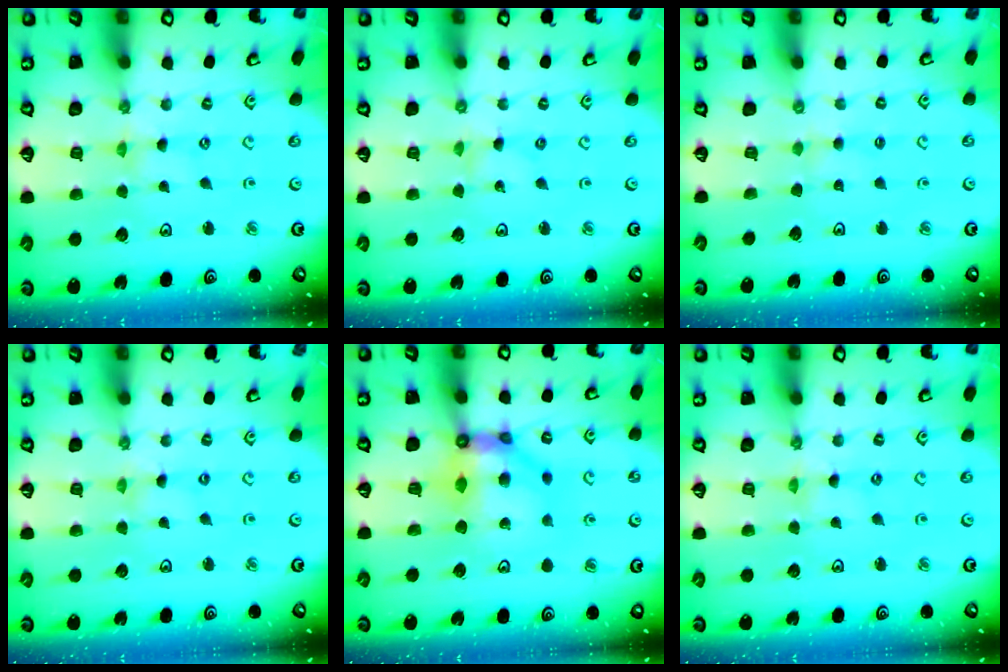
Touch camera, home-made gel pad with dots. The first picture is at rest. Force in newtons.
{"total": 0.0}
{"total": 2.3, "press": 2.2, "slide": 0.5}
{"total": 0.0}
{"total": 11.1, "press": 11.0, "slide": 1.1}
{"total": 0.0}